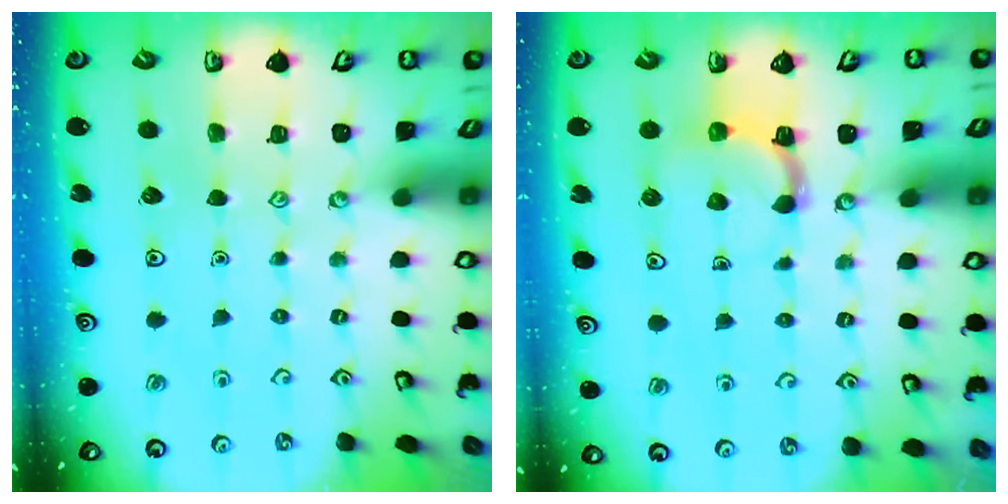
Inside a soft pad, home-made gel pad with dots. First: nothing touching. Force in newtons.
{"total": 5.1, "press": 5.0, "slide": 0.9}